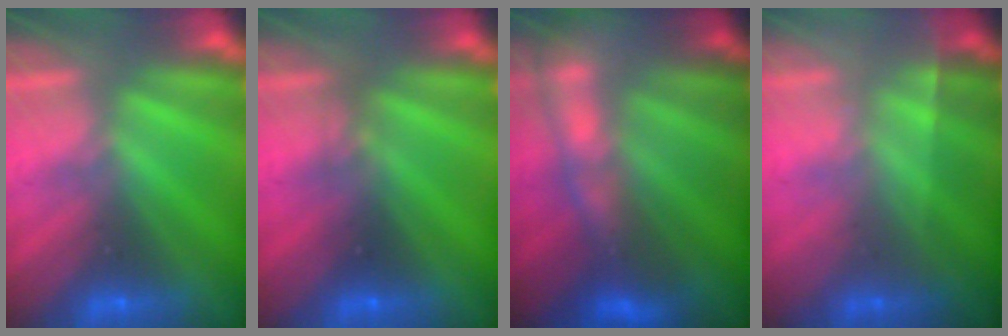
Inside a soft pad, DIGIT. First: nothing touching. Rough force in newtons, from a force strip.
{"total": 2.3}
{"total": 8.1}
{"total": 1.8}